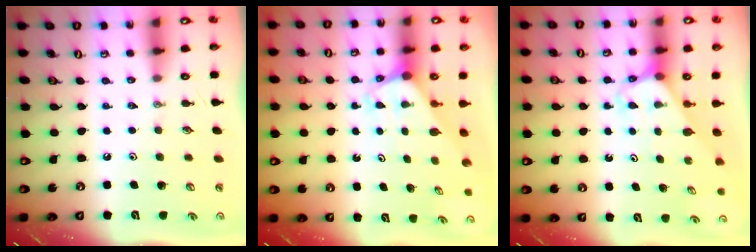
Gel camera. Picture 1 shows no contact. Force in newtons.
{"total": 2.1, "press": 2.1, "slide": 0.1}
{"total": 3.1, "press": 3.1, "slide": 0.2}